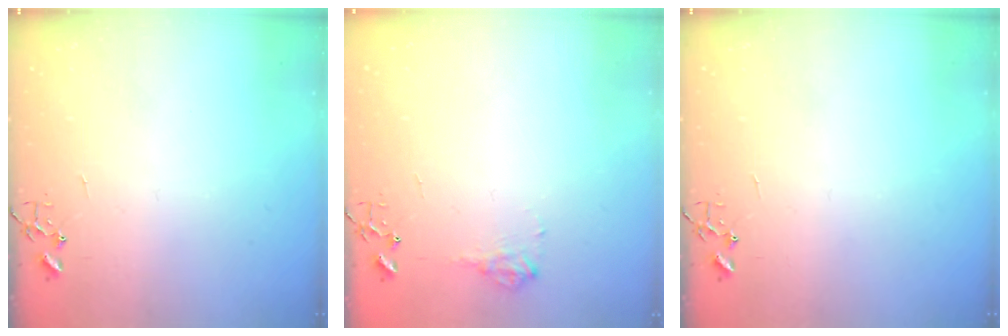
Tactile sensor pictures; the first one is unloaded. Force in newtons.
{"total": 8.2, "press": 8.2, "slide": 0.2}
{"total": 0.0}